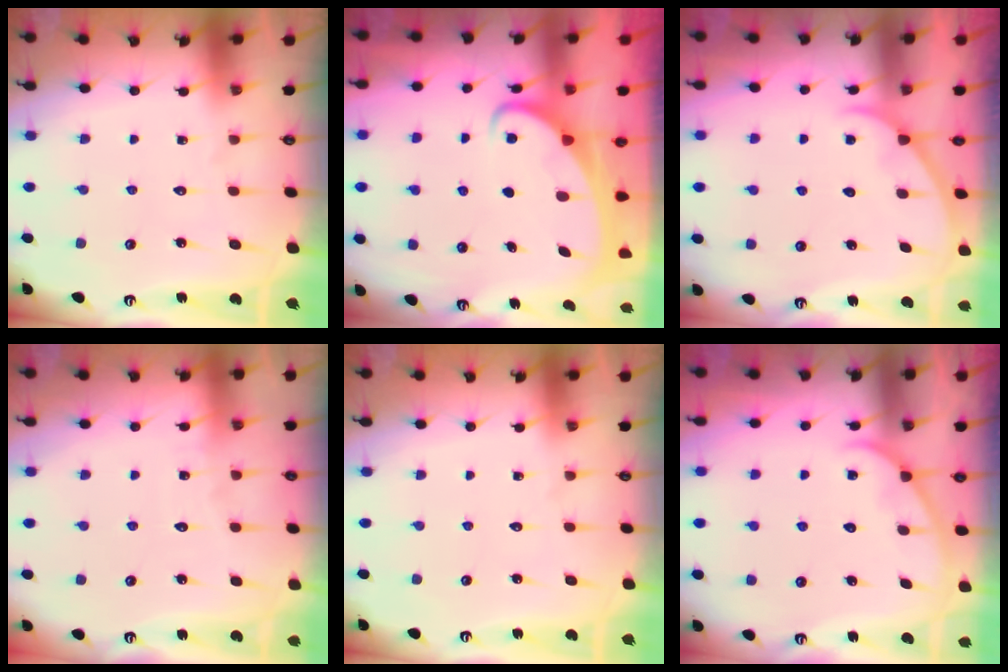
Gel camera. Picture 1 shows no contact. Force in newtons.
{"total": 2.8, "press": 2.7, "slide": 0.3}
{"total": 3.2, "press": 3.2, "slide": 0.1}
{"total": 3.3, "press": 3.3, "slide": 0.4}
{"total": 0.0}
{"total": 3.2, "press": 3.2, "slide": 0.4}